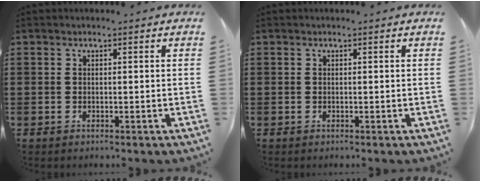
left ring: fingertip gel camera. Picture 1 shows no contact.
{"total": 0.0}